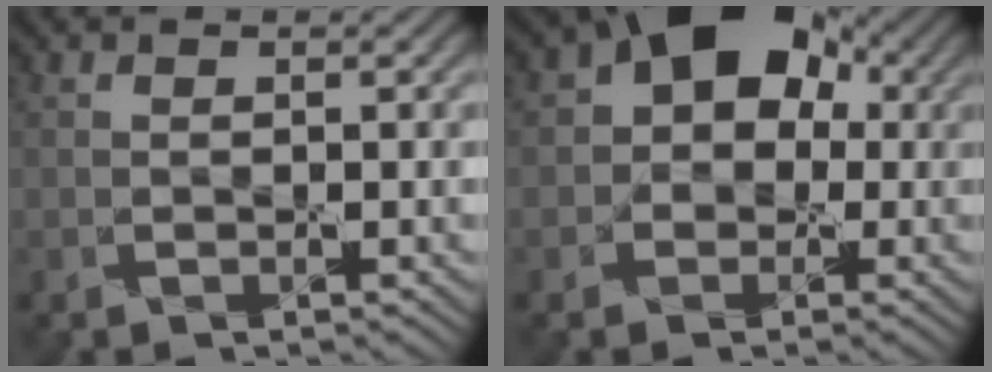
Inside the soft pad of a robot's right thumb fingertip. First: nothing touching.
{"total": 11.6, "force": [2.8, 8.9, 6.9], "torque": [-0.087, 0.038, 0.005]}